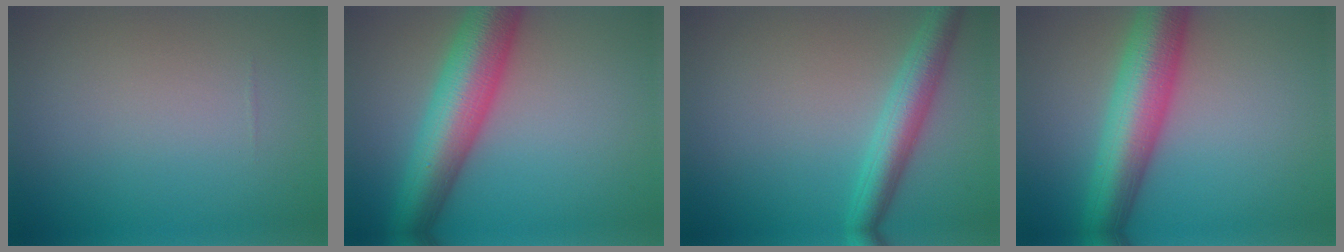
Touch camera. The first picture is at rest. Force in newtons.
{"total": 9.0, "press": 9.0, "slide": 0.3}
{"total": 4.0, "press": 4.0, "slide": 0.3}
{"total": 8.5, "press": 8.5, "slide": 0.3}